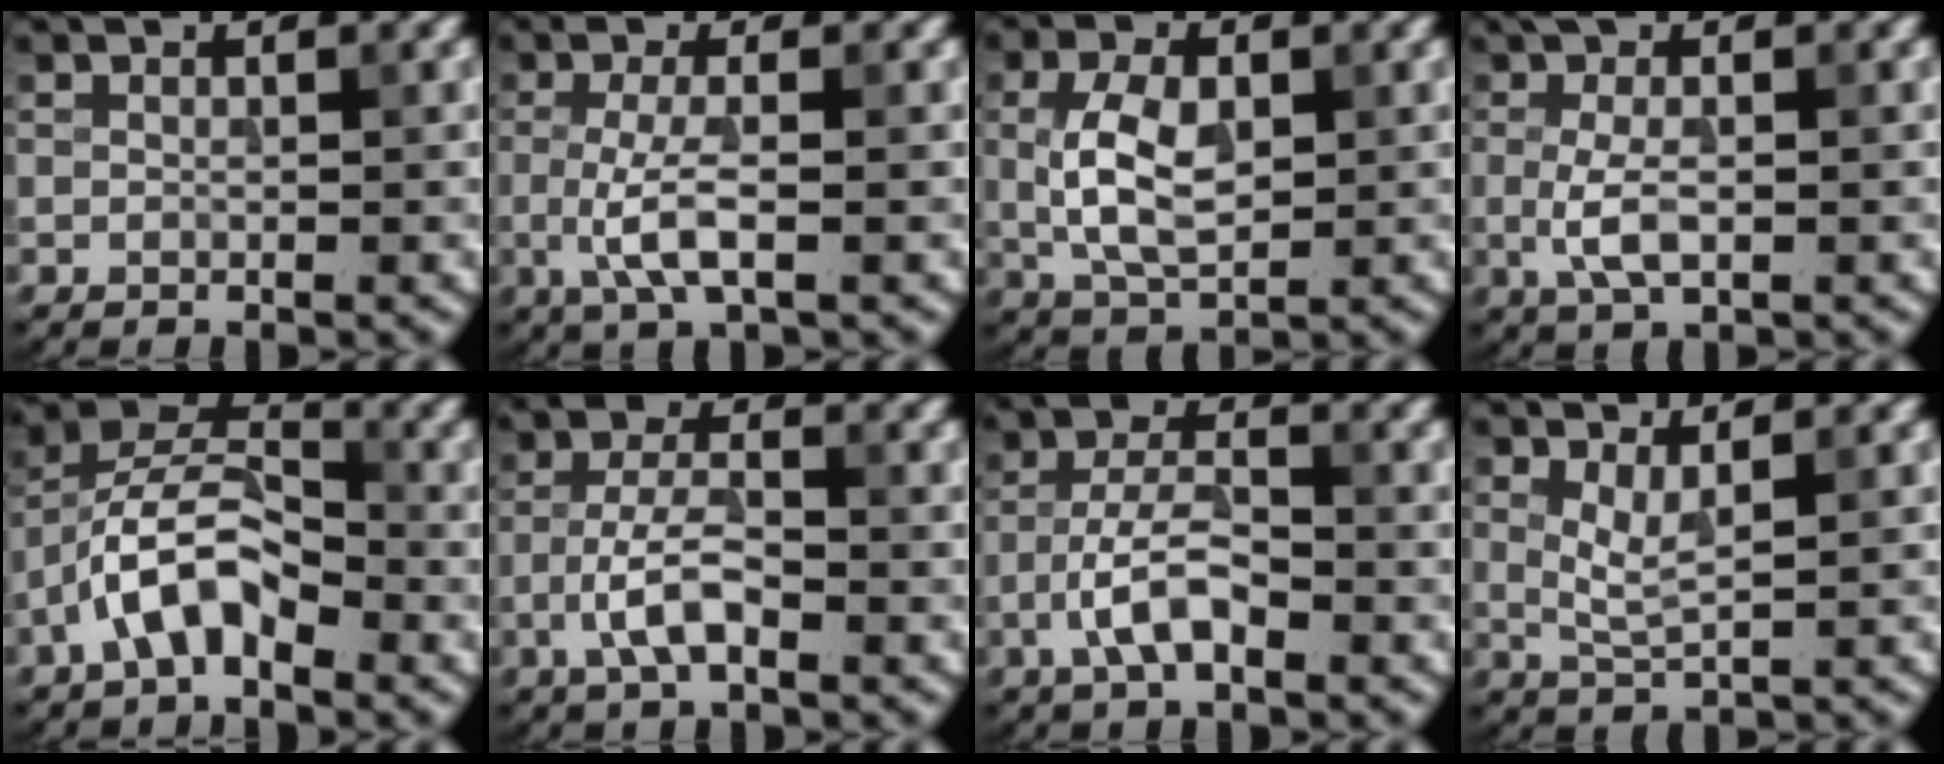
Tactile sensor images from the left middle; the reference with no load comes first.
{"total": 3.7, "force": [-0.7, 0.9, 3.5], "torque": [-0.077, -0.006, -0.016]}
{"total": 5.3, "force": [0.2, 3.0, 4.4], "torque": [-0.098, 0.003, 0.008]}
{"total": 3.2, "force": [-0.1, 1.1, 3.0], "torque": [-0.068, -0.002, -0.004]}
{"total": 6.1, "force": [-3.0, 3.0, 4.4], "torque": [-0.079, 0.018, -0.061]}
{"total": 3.9, "force": [-1.7, 1.4, 3.2], "torque": [-0.065, 0.008, -0.040]}
{"total": 4.4, "force": [-2.0, 1.7, 3.5], "torque": [-0.067, 0.011, -0.046]}
{"total": 2.1, "force": [0.9, 0.5, 1.9], "torque": [-0.042, -0.007, 0.021]}